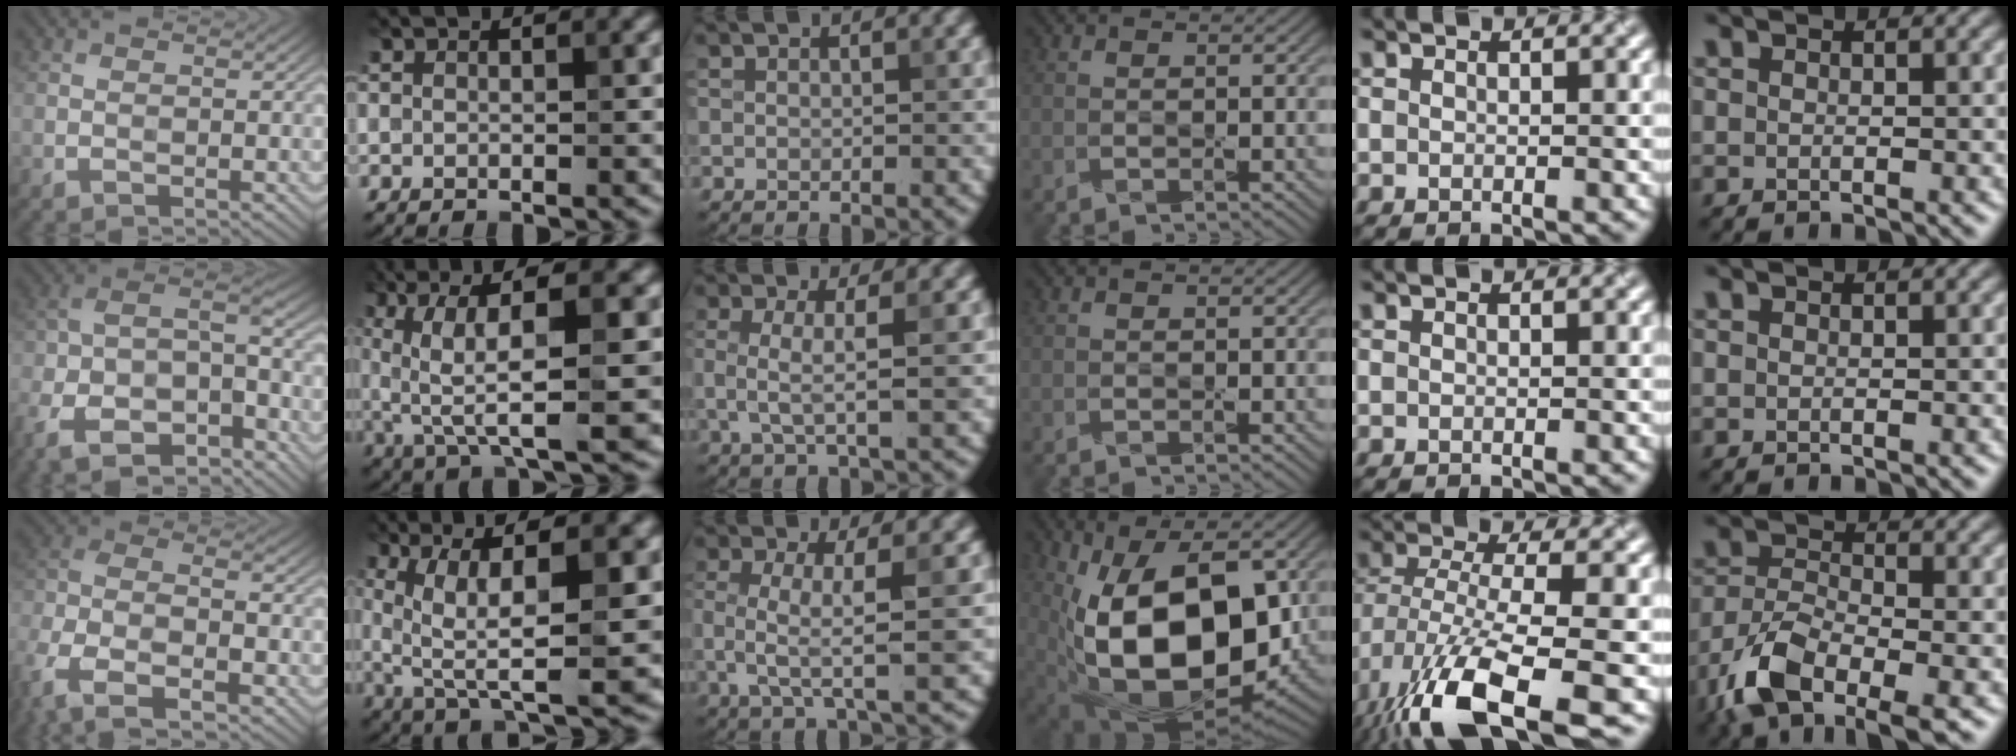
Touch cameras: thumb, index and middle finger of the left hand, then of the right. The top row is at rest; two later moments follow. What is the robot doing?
{"motion": "wipe", "object": "glasses"}